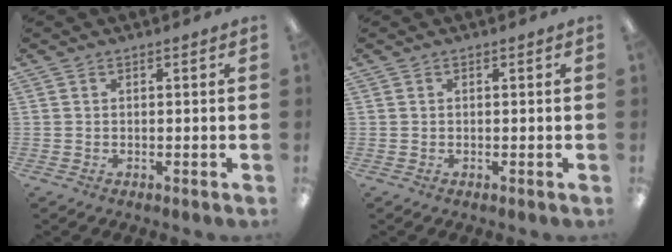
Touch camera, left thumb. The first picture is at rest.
{"total": 0.0}